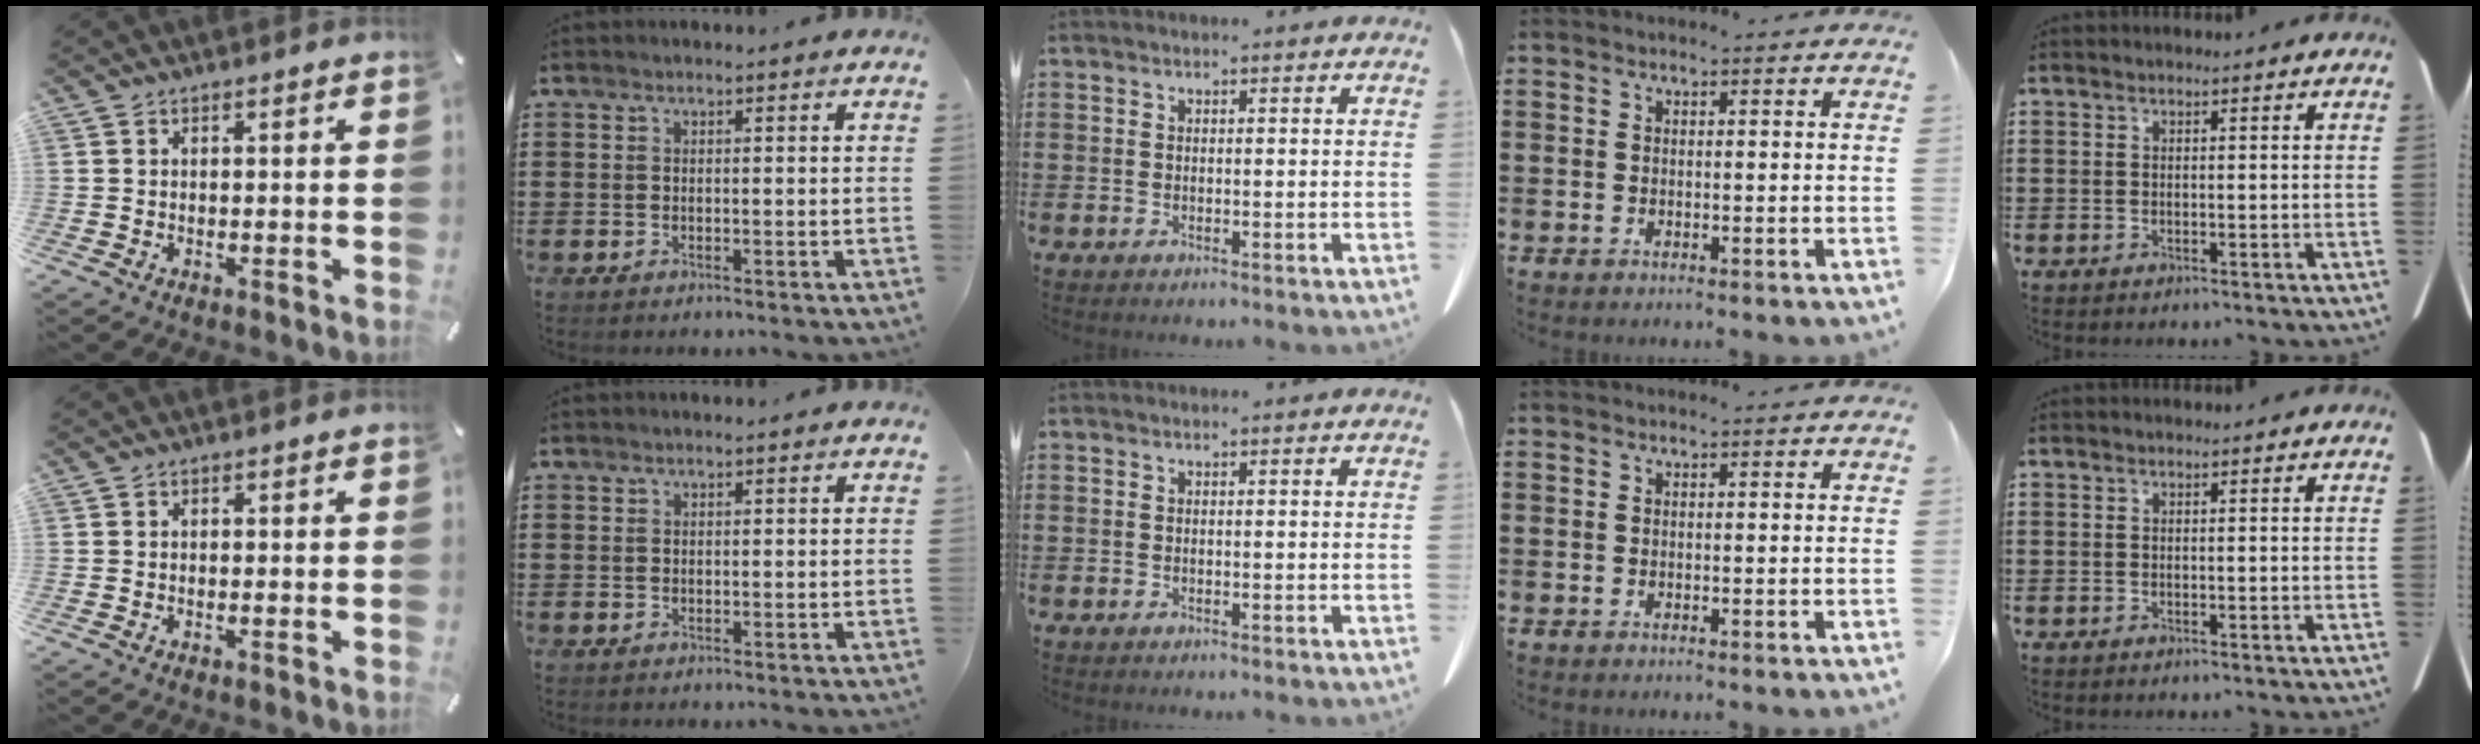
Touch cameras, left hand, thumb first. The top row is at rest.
{"thumb": {"total": 0.5, "force": [-0.2, 0.1, 0.5], "torque": [-0.010, -0.003, -0.003]}}